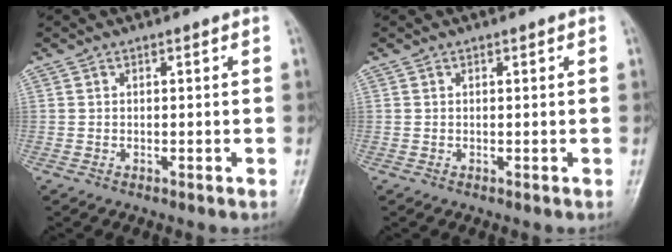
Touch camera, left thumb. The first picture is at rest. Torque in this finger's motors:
{"motor_torque": [0.12, 0.02, -0.27, 0.01, 0.00]}